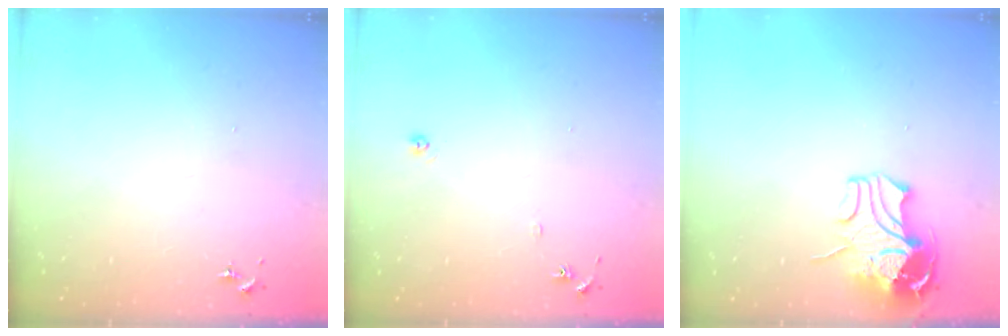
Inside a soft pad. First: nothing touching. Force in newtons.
{"total": 5.8, "press": 5.8, "slide": 0.6}
{"total": 11.6, "press": 11.5, "slide": 1.6}